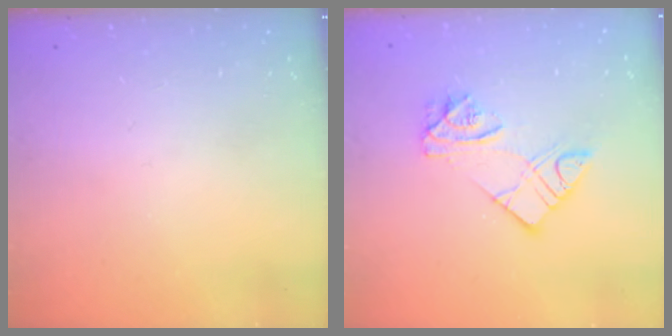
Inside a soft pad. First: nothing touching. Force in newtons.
{"total": 10.9, "press": 10.8, "slide": 0.9}